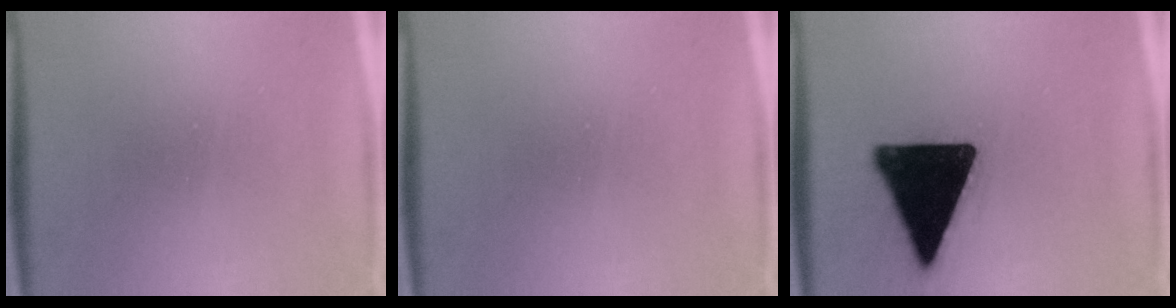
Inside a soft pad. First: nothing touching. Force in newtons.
{"total": 0.0}
{"total": 19.8}